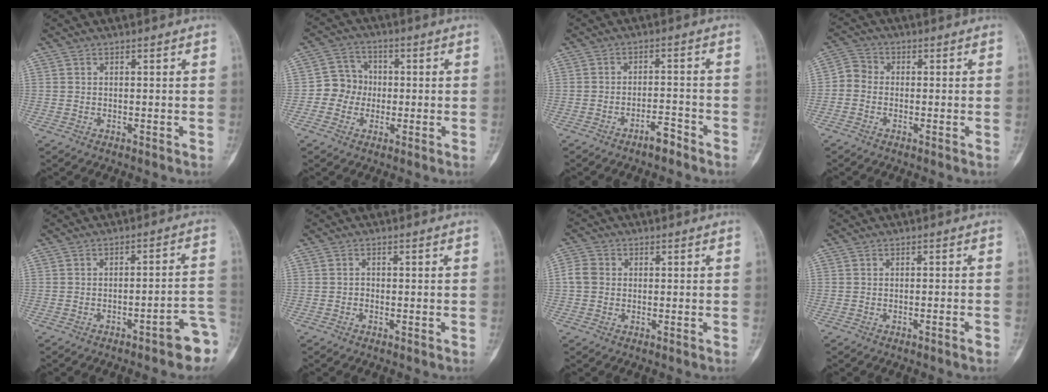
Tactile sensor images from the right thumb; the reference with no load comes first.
{"total": 6.2, "force": [-0.8, 5.9, 1.8], "torque": [0.006, 0.016, -0.027]}
{"total": 3.5, "force": [-2.8, 0.9, 1.9], "torque": [-0.031, 0.024, -0.047]}
{"total": 3.4, "force": [-0.9, 2.8, 1.7], "torque": [-0.023, 0.009, -0.035]}
{"total": 7.5, "force": [-4.3, 1.5, 6.0], "torque": [-0.056, 0.038, -0.050]}
{"total": 0.6, "force": [-0.3, 0.4, 0.2], "torque": [0.002, 0.003, -0.011]}
{"total": 3.5, "force": [0.0, 3.0, 1.7], "torque": [-0.032, 0.009, -0.008]}
{"total": 1.3, "force": [-0.9, 0.0, 1.0], "torque": [-0.021, 0.004, -0.011]}